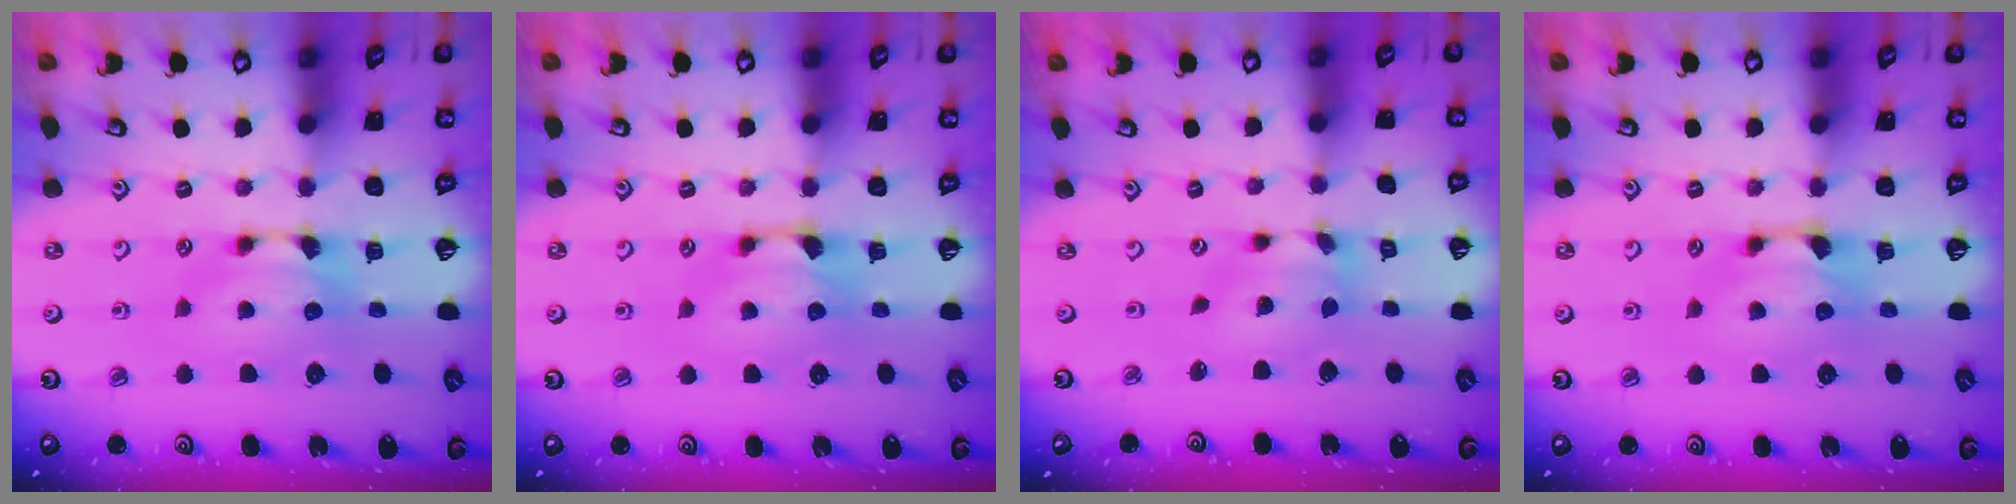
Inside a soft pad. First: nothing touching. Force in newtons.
{"total": 0.9, "press": 0.6, "slide": 0.7}
{"total": 4.2, "press": 3.9, "slide": 1.7}
{"total": 0.9, "press": 0.6, "slide": 0.7}